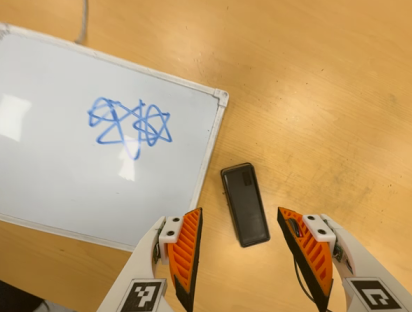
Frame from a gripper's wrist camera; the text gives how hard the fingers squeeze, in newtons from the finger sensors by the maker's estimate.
{"total": 0.0}